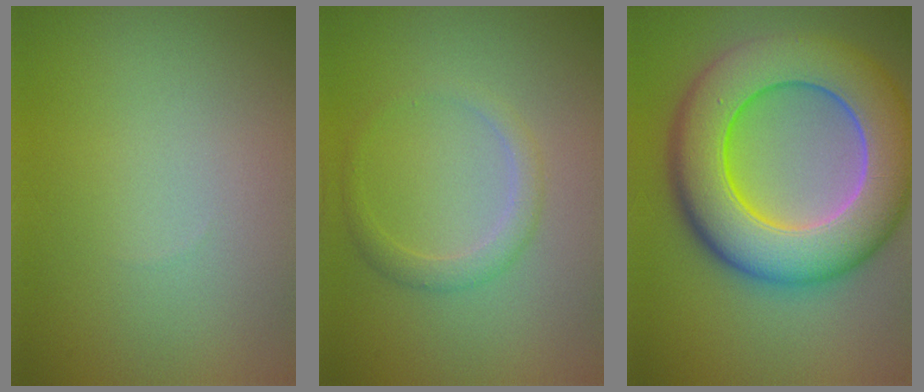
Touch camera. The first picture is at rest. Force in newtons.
{"total": 1.8, "press": 1.8, "slide": 0.2}
{"total": 12.3, "press": 12.3, "slide": 0.5}